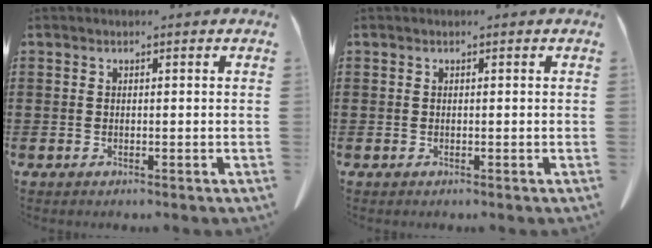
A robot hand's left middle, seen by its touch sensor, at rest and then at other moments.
{"total": 0.0}